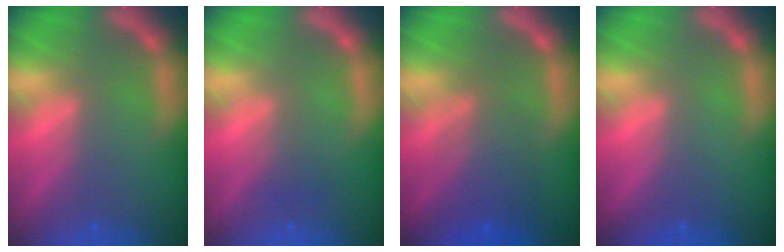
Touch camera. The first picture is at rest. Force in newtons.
{"total": 1.5}
{"total": 5.1}
{"total": 0.0}